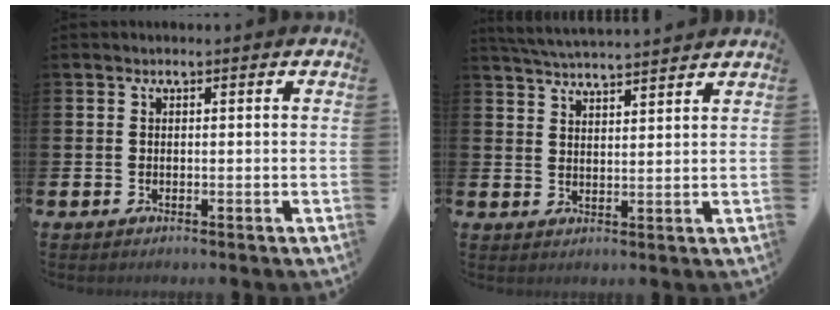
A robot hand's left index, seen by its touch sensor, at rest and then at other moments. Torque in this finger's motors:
{"motor_torque": [0.59, -1.01, 0.21, 0.11]}